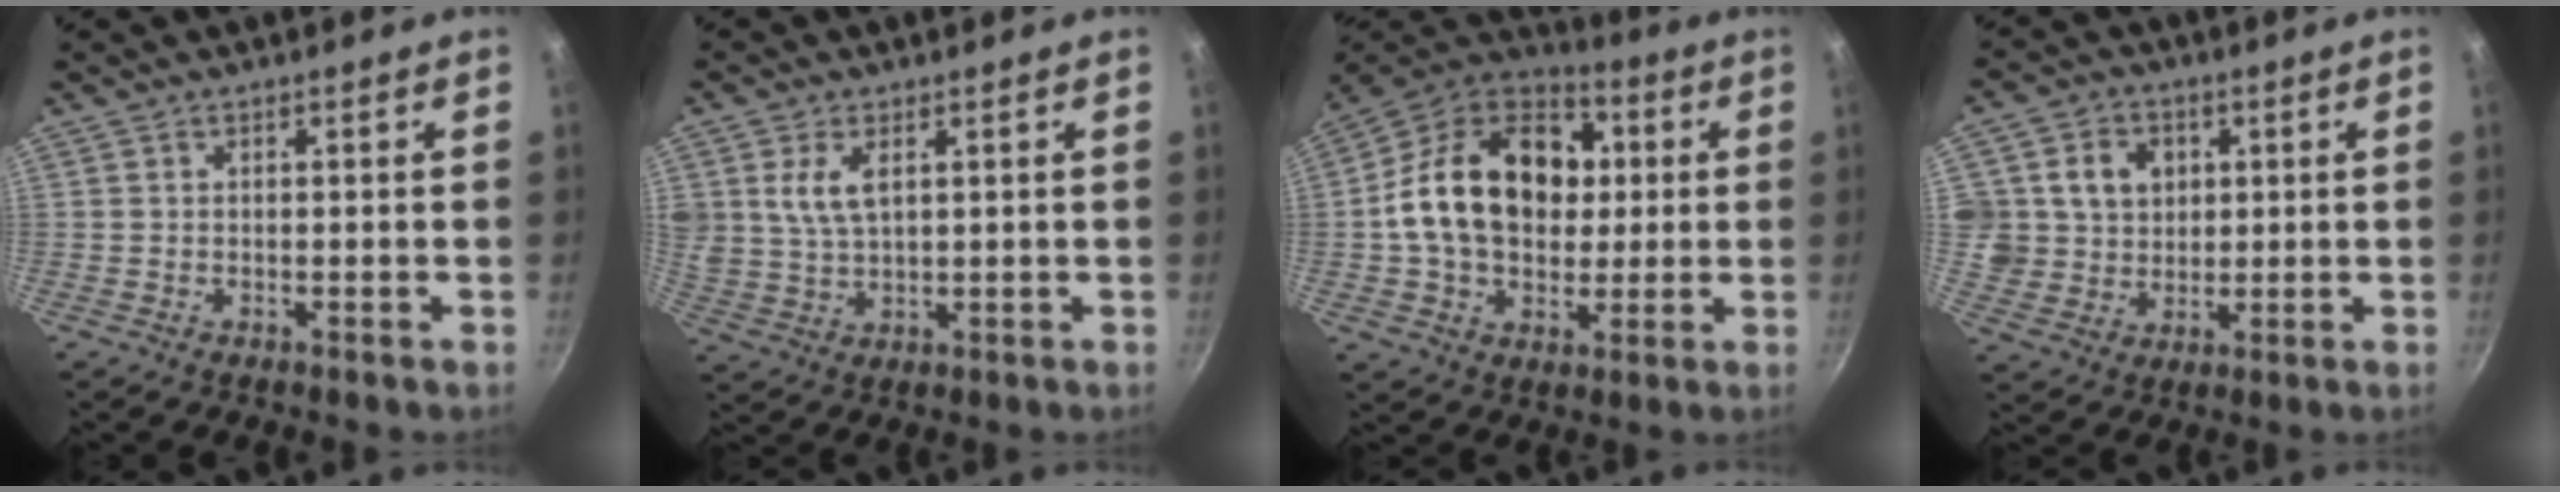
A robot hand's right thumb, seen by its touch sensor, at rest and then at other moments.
{"total": 6.3, "force": [2.2, 3.7, 4.6], "torque": [-0.084, -0.013, 0.047]}
{"total": 22.5, "force": [2.4, 16.3, 15.3], "torque": [-0.229, 0.027, 0.029]}
{"total": 10.3, "force": [2.4, 9.2, 3.9], "torque": [-0.046, -0.005, 0.041]}